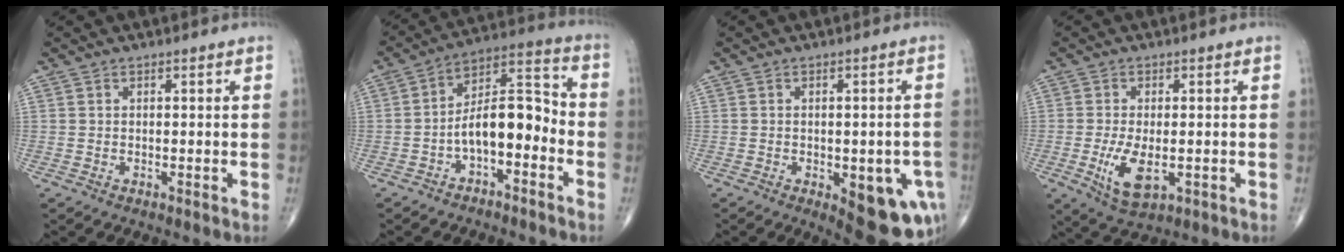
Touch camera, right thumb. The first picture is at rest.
{"total": 11.2, "force": [-3.6, 5.4, 9.1], "torque": [-0.131, 0.061, -0.068]}
{"total": 13.7, "force": [-4.8, 6.1, 11.4], "torque": [-0.111, 0.005, -0.041]}
{"total": 7.4, "force": [-1.8, 3.5, 6.3], "torque": [-0.119, -0.015, -0.023]}